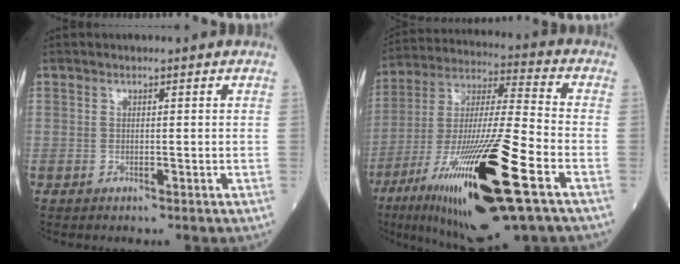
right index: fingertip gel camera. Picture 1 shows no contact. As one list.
[{"total": 25.5, "force": [-11.5, 3.0, 22.6], "torque": [-0.418, -0.046, -0.196]}]